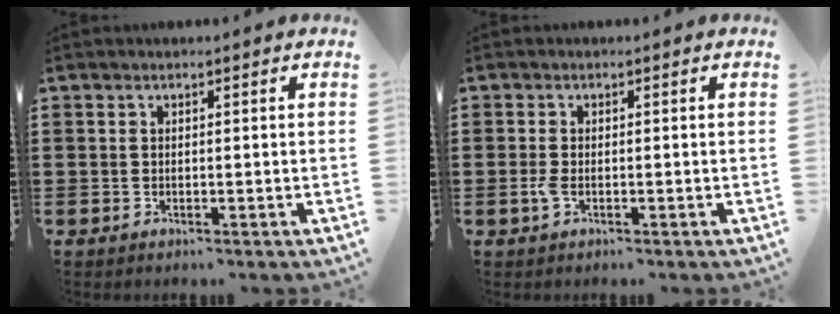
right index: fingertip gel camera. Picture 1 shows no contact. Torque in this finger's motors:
{"motor_torque": [0.54, 0.50, 0.11, 0.04]}